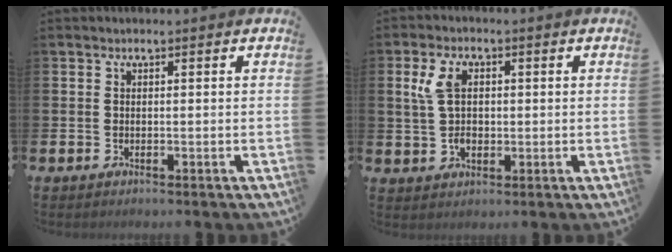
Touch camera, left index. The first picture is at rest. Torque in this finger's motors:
{"motor_torque": [1.10, -0.27, 0.23, 0.21]}